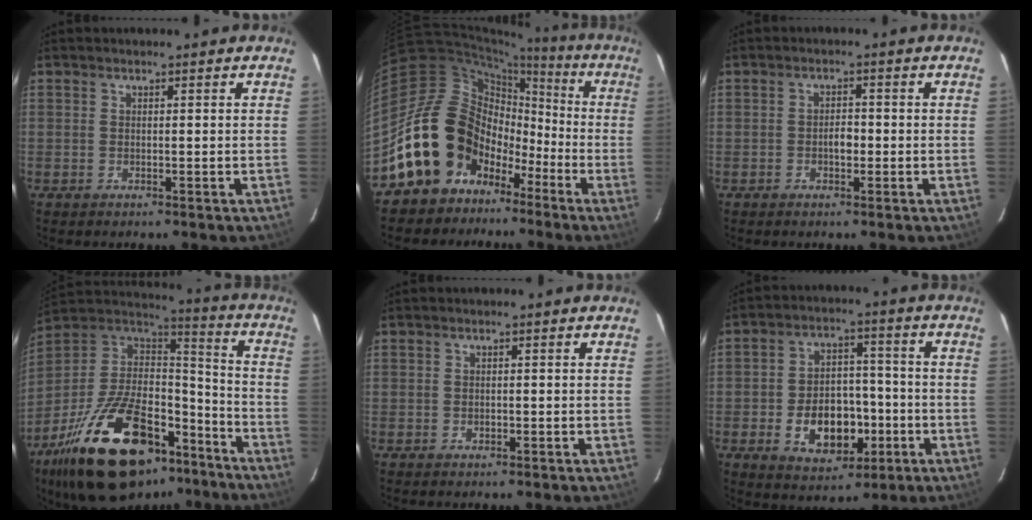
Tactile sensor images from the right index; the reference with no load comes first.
{"total": 18.1, "force": [-8.4, 14.9, 6.0], "torque": [-0.140, 0.062, -0.132]}
{"total": 2.4, "force": [-0.7, 1.4, 1.8], "torque": [-0.033, 0.006, -0.012]}
{"total": 33.4, "force": [-21.2, 15.5, 20.7], "torque": [-0.391, 0.001, -0.325]}
{"total": 1.0, "force": [-0.3, 0.8, 0.5], "torque": [-0.006, 0.001, -0.005]}
{"total": 13.1, "force": [-4.3, 8.8, 8.7], "torque": [-0.170, 0.020, -0.048]}